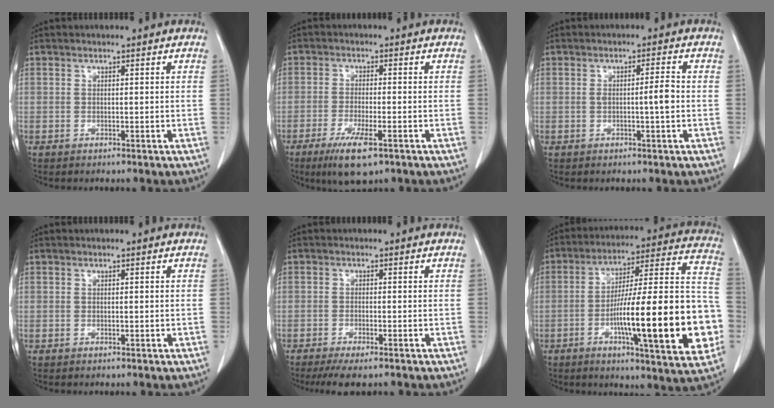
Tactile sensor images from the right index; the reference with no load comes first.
{"total": 6.9, "force": [-3.9, 1.2, 5.6], "torque": [-0.107, -0.017, -0.064]}
{"total": 2.9, "force": [-0.3, 0.0, 2.9], "torque": [-0.049, 0.000, -0.005]}
{"total": 0.0}
{"total": 4.4, "force": [-3.3, 0.6, 2.9], "torque": [-0.047, -0.010, -0.051]}
{"total": 25.0, "force": [-6.1, 3.0, 24.1], "torque": [-0.301, 0.014, -0.089]}